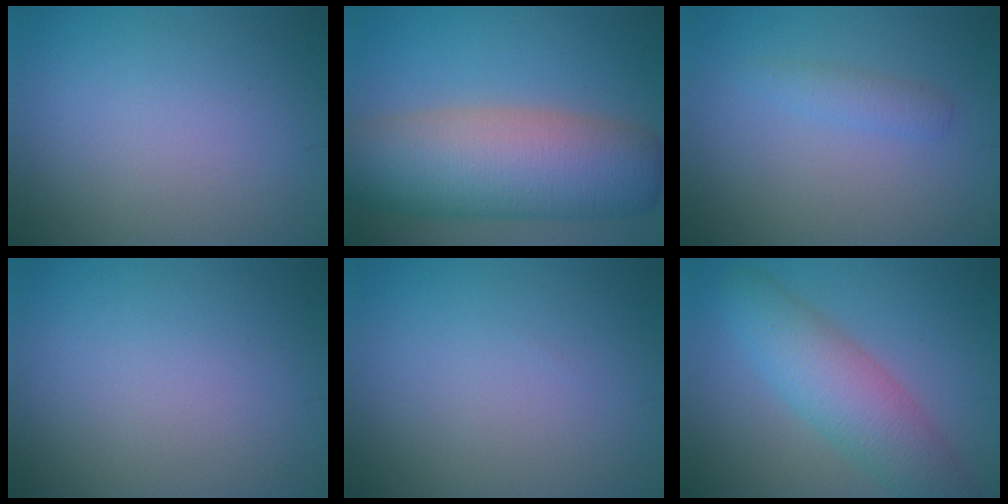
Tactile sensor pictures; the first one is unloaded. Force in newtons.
{"total": 11.3, "press": 11.3, "slide": 0.2}
{"total": 1.4, "press": 1.4, "slide": 0.1}
{"total": 0.0}
{"total": 0.0}
{"total": 5.8, "press": 5.8, "slide": 0.2}